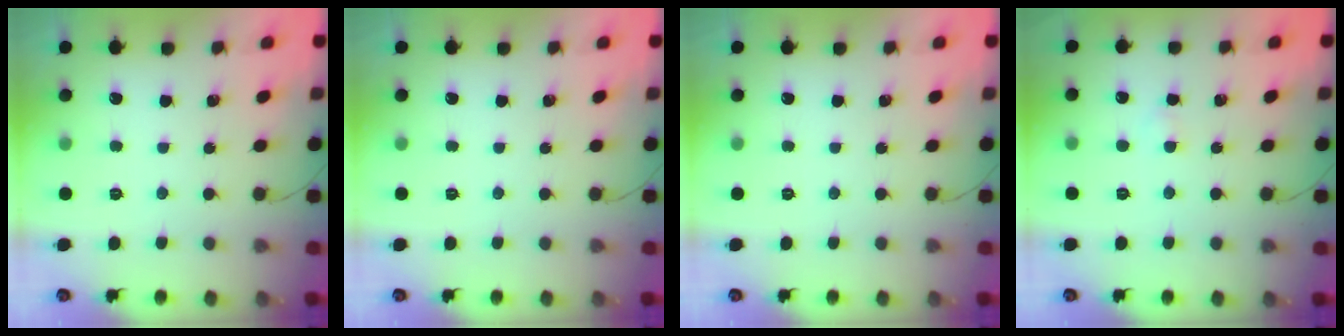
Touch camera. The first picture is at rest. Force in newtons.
{"total": 0.0}
{"total": 0.0}
{"total": 1.3, "press": 1.1, "slide": 0.7}